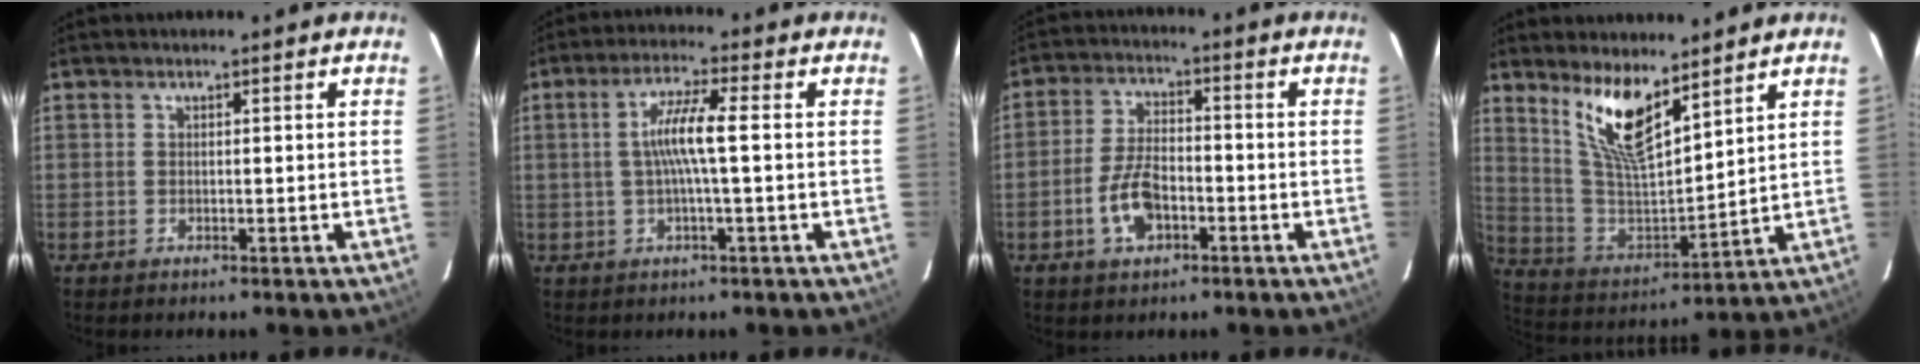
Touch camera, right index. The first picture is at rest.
{"total": 6.4, "force": [-0.1, 0.0, 6.4], "torque": [-0.125, 0.004, 0.000]}
{"total": 8.0, "force": [-3.3, 4.1, 6.0], "torque": [-0.125, 0.007, -0.056]}
{"total": 12.6, "force": [8.6, 3.6, 8.5], "torque": [-0.165, -0.007, 0.179]}